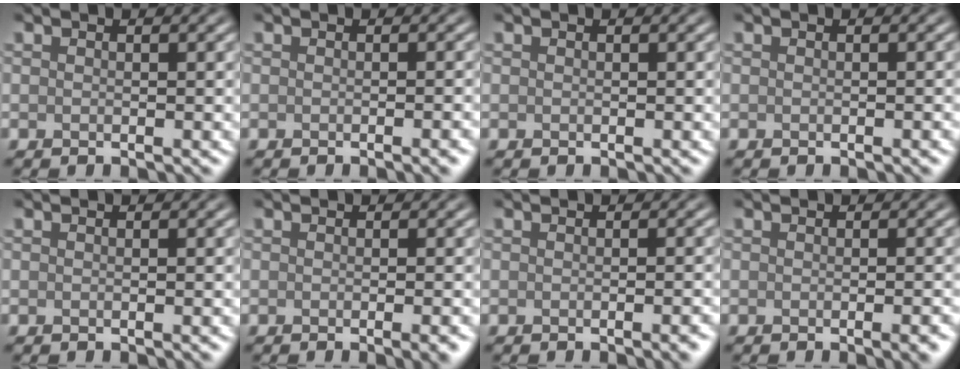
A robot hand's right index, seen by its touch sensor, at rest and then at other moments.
{"total": 2.1, "force": [-0.7, 0.6, 1.8], "torque": [-0.011, 0.001, -0.009]}
{"total": 0.0}
{"total": 0.9, "force": [-0.3, 0.2, 0.8], "torque": [-0.006, 0.003, -0.006]}
{"total": 0.6, "force": [-0.2, 0.1, 0.6], "torque": [-0.004, 0.003, -0.004]}
{"total": 2.5, "force": [-0.8, 0.8, 2.3], "torque": [-0.013, 0.000, -0.010]}
{"total": 2.1, "force": [-0.8, 0.6, 1.9], "torque": [-0.012, 0.002, -0.010]}
{"total": 2.5, "force": [-0.9, 0.8, 2.2], "torque": [-0.015, 0.002, -0.011]}